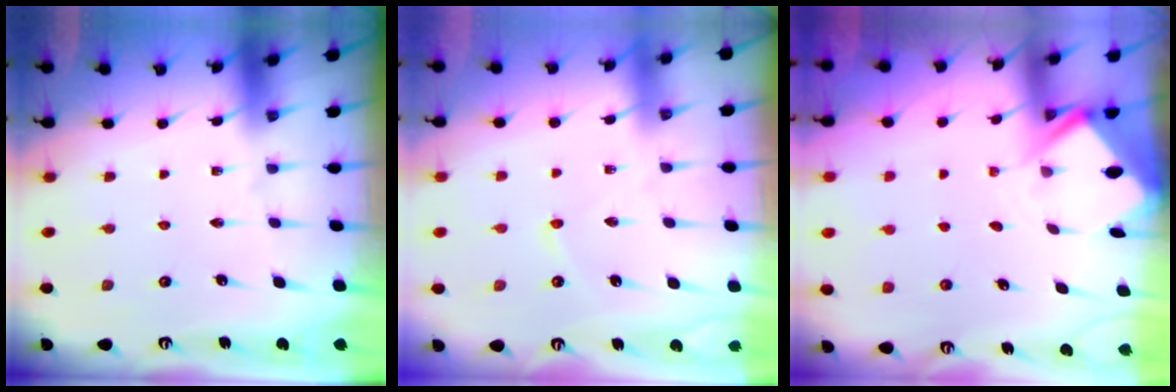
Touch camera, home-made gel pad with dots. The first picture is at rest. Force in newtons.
{"total": 2.2, "press": 2.2, "slide": 0.2}
{"total": 2.4, "press": 2.4, "slide": 0.1}